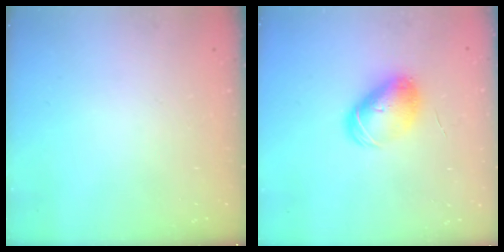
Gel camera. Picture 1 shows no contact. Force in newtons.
{"total": 9.2, "press": 9.2, "slide": 0.3}